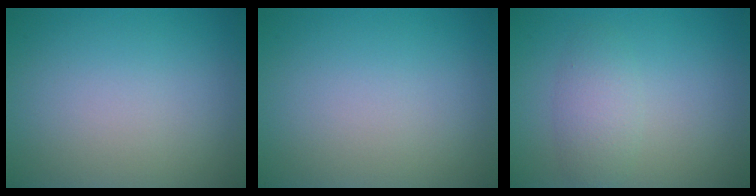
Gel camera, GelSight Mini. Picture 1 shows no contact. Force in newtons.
{"total": 0.0}
{"total": 2.5, "press": 2.5, "slide": 0.2}